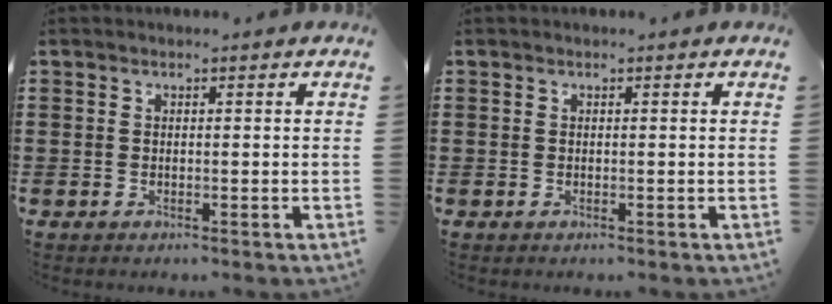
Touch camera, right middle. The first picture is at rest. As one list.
[{"total": 0.0}]